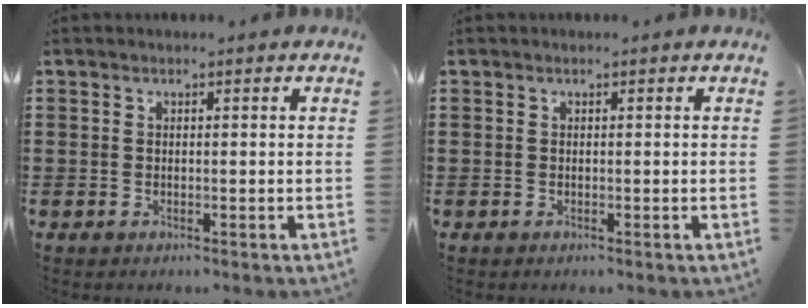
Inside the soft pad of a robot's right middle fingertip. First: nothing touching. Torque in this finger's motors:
{"motor_torque": [0.05, -0.05, 0.00, -0.01]}